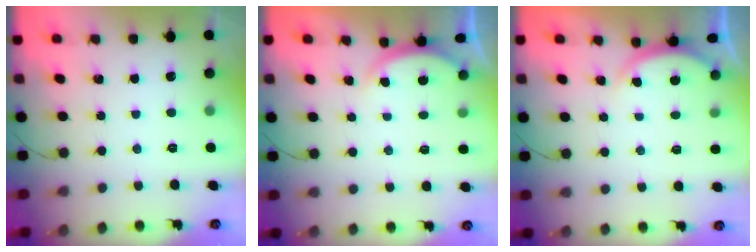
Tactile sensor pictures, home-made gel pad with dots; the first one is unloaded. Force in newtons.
{"total": 2.0, "press": 2.0, "slide": 0.5}
{"total": 2.0, "press": 2.0, "slide": 0.5}